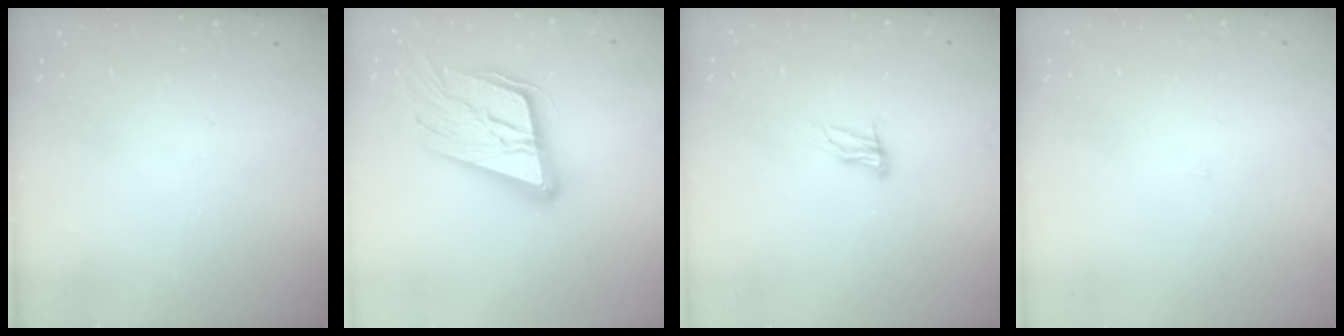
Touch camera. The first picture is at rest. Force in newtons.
{"total": 23.6, "press": 23.1, "slide": 4.9}
{"total": 8.7, "press": 8.4, "slide": 2.4}
{"total": 0.9, "press": 0.9, "slide": 0.0}